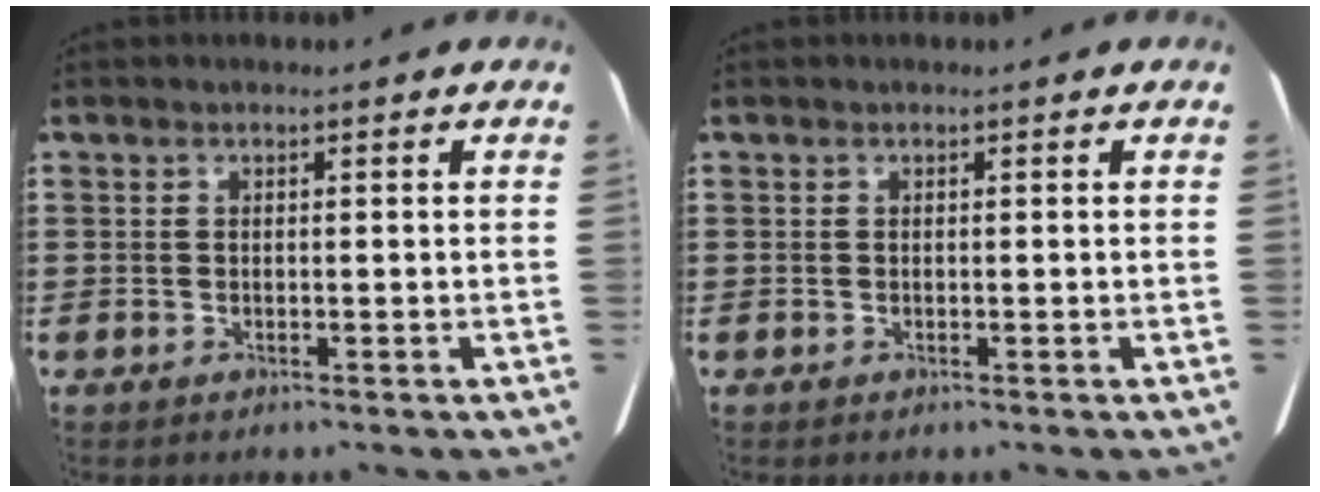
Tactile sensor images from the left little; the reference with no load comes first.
{"total": 0.0}